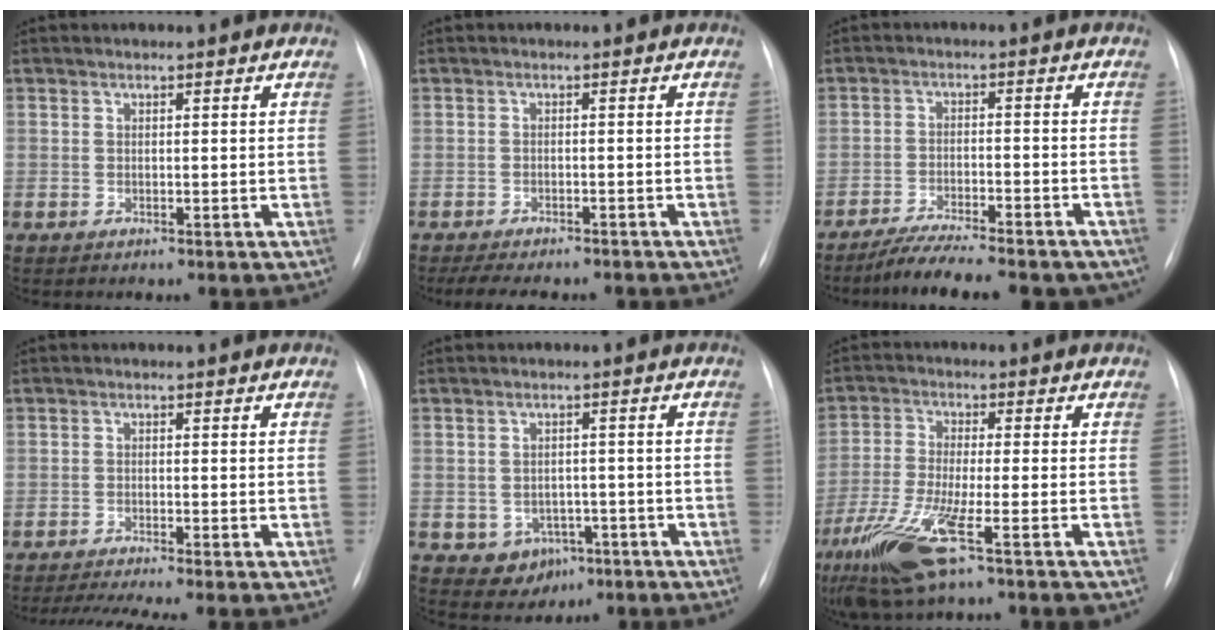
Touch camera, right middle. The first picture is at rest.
{"total": 9.9, "force": [-8.6, 2.6, 4.1], "torque": [-0.061, -0.004, -0.113]}
{"total": 13.5, "force": [-11.5, 2.8, 6.5], "torque": [-0.096, 0.000, -0.168]}
{"total": 5.9, "force": [-4.7, -0.7, 3.4], "torque": [-0.055, -0.011, -0.076]}
{"total": 4.9, "force": [-2.1, 4.1, 1.5], "torque": [-0.018, 0.011, -0.017]}
{"total": 12.0, "force": [-6.6, 0.9, 9.9], "torque": [-0.212, -0.031, -0.126]}